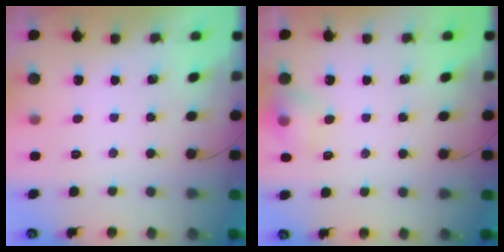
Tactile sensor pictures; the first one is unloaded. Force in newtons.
{"total": 9.0, "press": 8.9, "slide": 1.7}